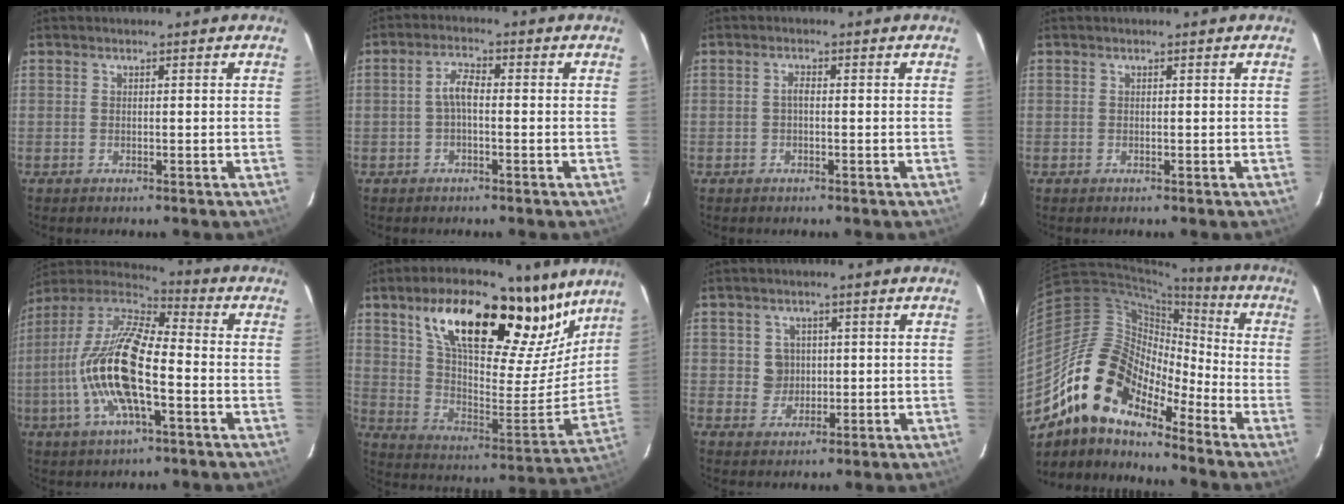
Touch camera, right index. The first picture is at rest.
{"total": 3.2, "force": [-0.6, 1.2, 2.9], "torque": [-0.061, 0.012, -0.013]}
{"total": 1.2, "force": [-0.3, 0.5, 1.0], "torque": [-0.019, 0.007, -0.006]}
{"total": 0.0}
{"total": 18.6, "force": [-4.4, 6.1, 17.0], "torque": [-0.339, -0.006, -0.093]}
{"total": 30.2, "force": [19.7, 12.1, 19.4], "torque": [-0.306, 0.016, 0.335]}
{"total": 3.7, "force": [0.8, 3.5, 0.5], "torque": [-0.005, 0.012, 0.018]}
{"total": 15.8, "force": [-11.6, 6.9, 8.3], "torque": [-0.139, 0.005, -0.231]}